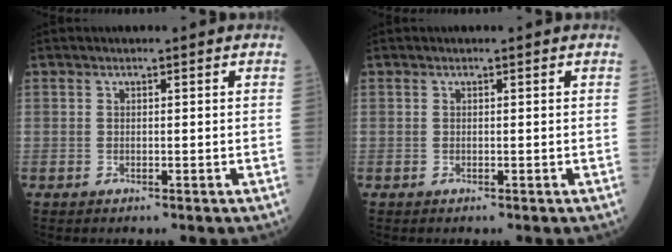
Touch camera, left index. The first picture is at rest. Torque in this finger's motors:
{"motor_torque": [-0.10, 0.11, 0.00, 0.00]}